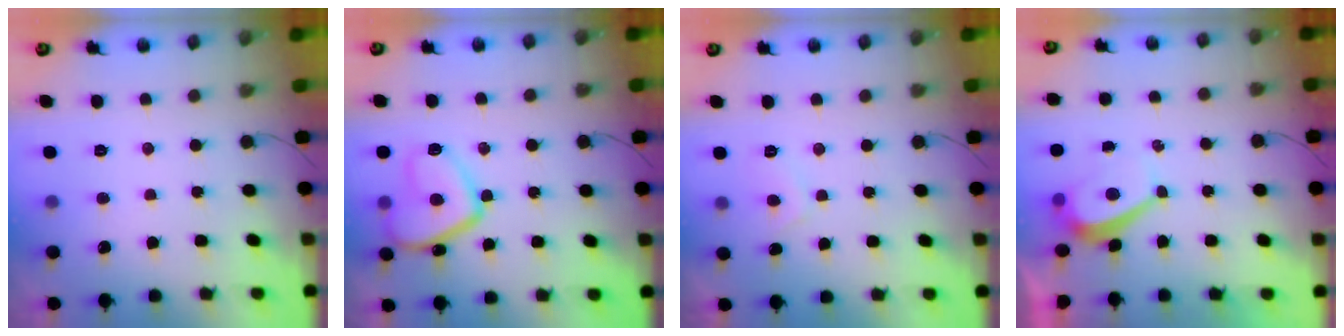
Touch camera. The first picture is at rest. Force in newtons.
{"total": 12.6, "press": 12.6, "slide": 1.2}
{"total": 1.9, "press": 1.8, "slide": 0.7}
{"total": 2.7, "press": 2.6, "slide": 0.7}